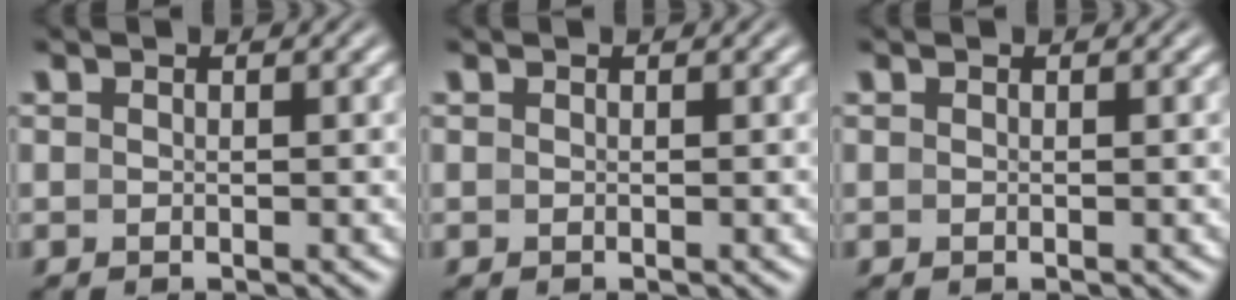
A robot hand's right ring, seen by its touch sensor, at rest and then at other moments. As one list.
[{"total": 0.0}, {"total": 0.0}]